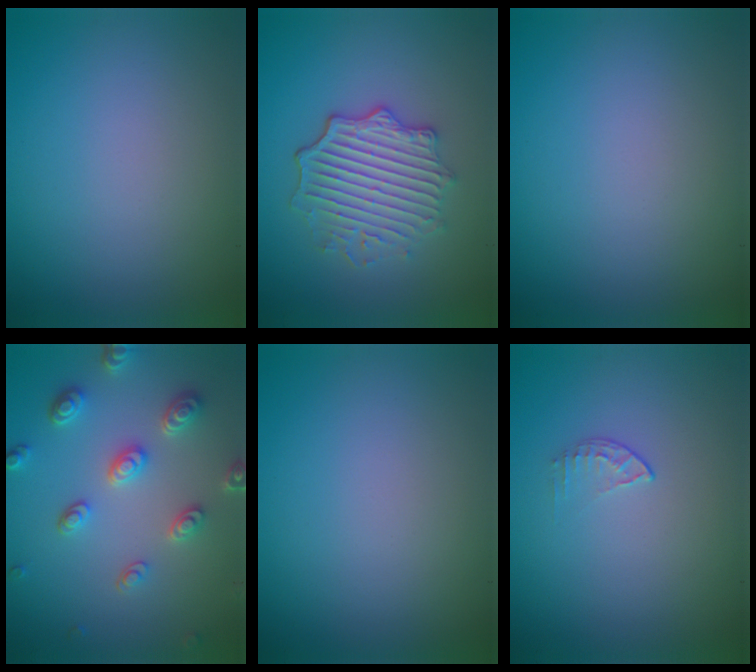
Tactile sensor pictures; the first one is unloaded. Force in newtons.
{"total": 5.0, "press": 4.2, "slide": 2.8}
{"total": 0.0}
{"total": 4.4, "press": 3.6, "slide": 2.5}
{"total": 0.0}
{"total": 0.8, "press": 0.6, "slide": 0.6}